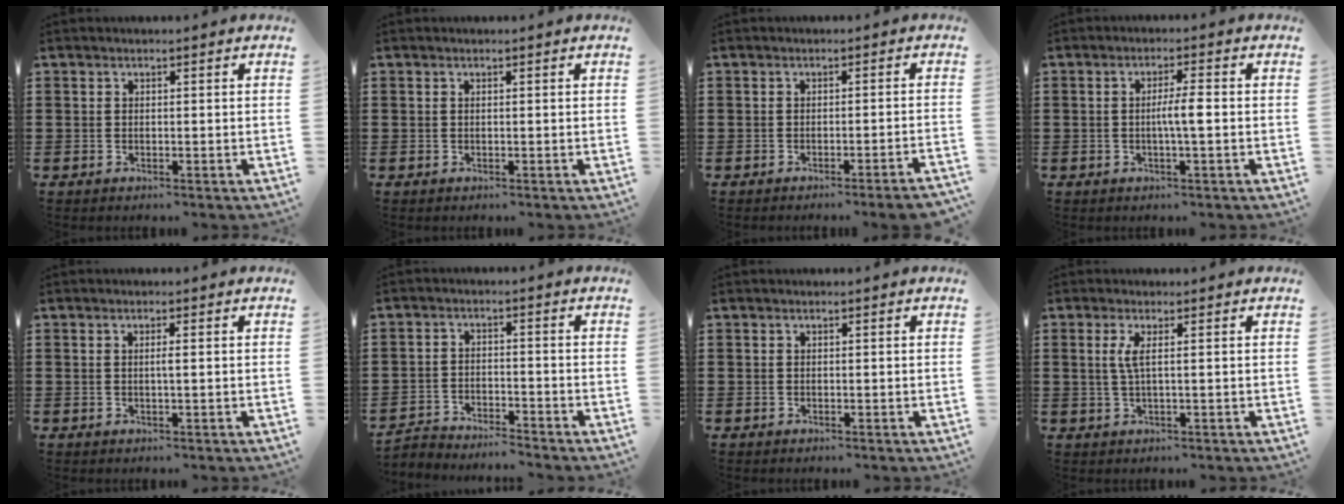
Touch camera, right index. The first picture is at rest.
{"total": 0.0}
{"total": 1.8, "force": [-1.4, -0.3, 1.0], "torque": [-0.017, -0.001, -0.028]}
{"total": 3.7, "force": [-0.4, 0.3, 3.7], "torque": [-0.065, -0.002, -0.010]}
{"total": 1.1, "force": [0.1, 0.0, 1.1], "torque": [-0.022, -0.003, 0.000]}
{"total": 3.7, "force": [-3.7, 0.2, -0.3], "torque": [-0.003, 0.001, -0.081]}
{"total": 0.0}
{"total": 2.4, "force": [0.3, -0.1, 2.4], "torque": [-0.056, -0.008, 0.001]}